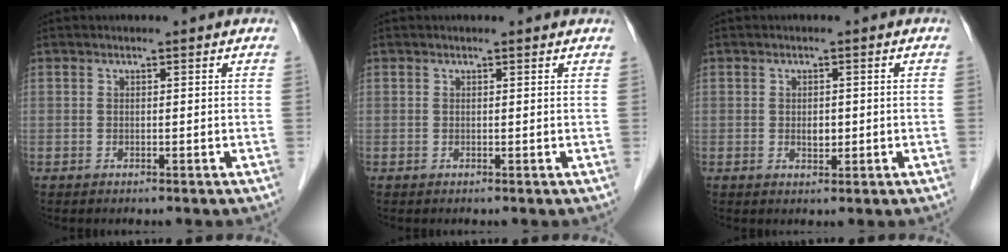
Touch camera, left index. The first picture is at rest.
{"total": 1.8, "force": [1.8, 0.2, 0.4], "torque": [-0.011, 0.007, 0.015]}
{"total": 1.7, "force": [-0.2, 1.1, 1.3], "torque": [-0.021, -0.004, -0.001]}